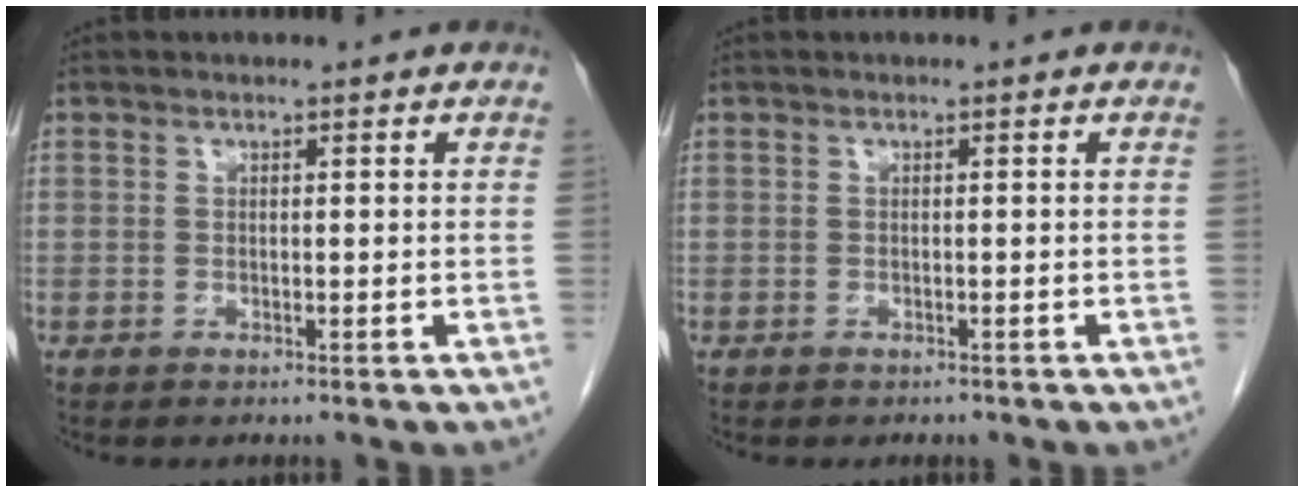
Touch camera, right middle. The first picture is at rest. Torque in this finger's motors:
{"motor_torque": [-0.03, 0.03, 0.00, 0.00]}